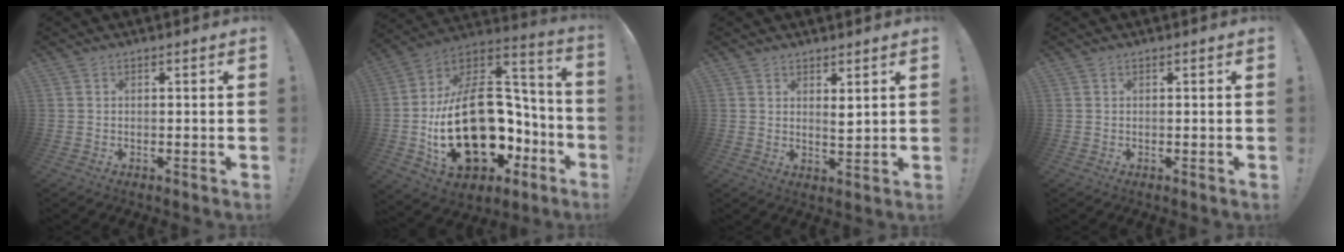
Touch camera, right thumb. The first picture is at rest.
{"total": 30.6, "force": [-5.5, 19.9, 22.6], "torque": [-0.401, 0.017, -0.046]}
{"total": 3.1, "force": [2.2, 1.0, 1.9], "torque": [-0.023, -0.020, 0.036]}
{"total": 0.0}